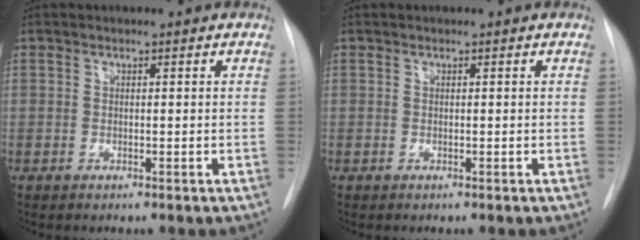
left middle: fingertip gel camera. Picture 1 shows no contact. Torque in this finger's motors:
{"motor_torque": [-0.12, -0.37, -0.01, 0.00]}